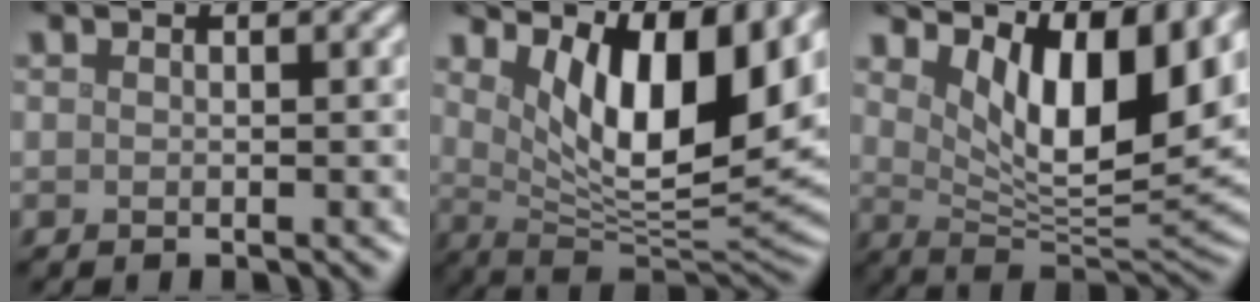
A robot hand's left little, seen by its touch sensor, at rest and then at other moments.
{"total": 10.2, "force": [3.7, 4.2, 8.6], "torque": [-0.136, -0.016, 0.062]}
{"total": 9.5, "force": [4.0, 3.9, 7.7], "torque": [-0.123, -0.016, 0.069]}